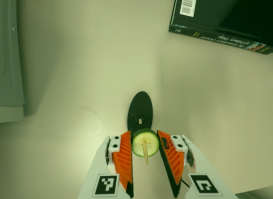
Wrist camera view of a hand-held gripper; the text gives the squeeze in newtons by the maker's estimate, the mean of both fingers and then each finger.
{"total": 8.8, "left": 8.4, "right": 9.2}